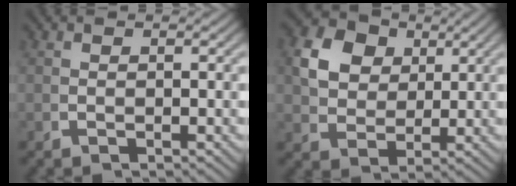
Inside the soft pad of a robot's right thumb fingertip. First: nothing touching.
{"total": 9.1, "force": [3.1, 7.1, 4.8], "torque": [-0.108, -0.009, 0.057]}